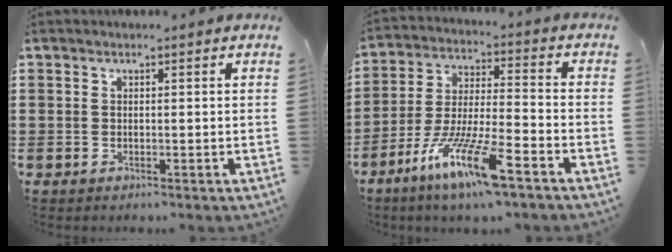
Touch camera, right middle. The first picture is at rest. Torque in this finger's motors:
{"motor_torque": [2.14, 0.00, 1.05, 0.21]}